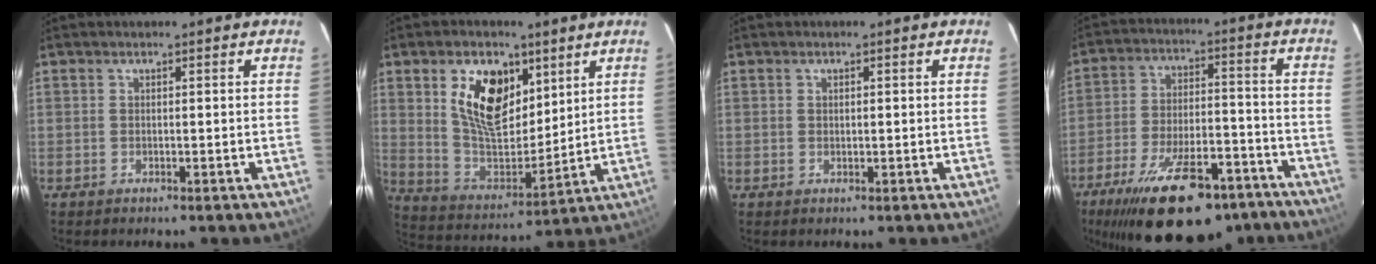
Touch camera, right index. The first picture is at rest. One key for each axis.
{"total": 15.0, "fx": 6.4, "fy": 8.4, "fz": 10.6, "tx": -0.193, "ty": 0.003, "tz": 0.129}
{"total": 0.7, "fx": 0.2, "fy": 0.4, "fz": 0.5, "tx": -0.008, "ty": 0.003, "tz": 0.004}
{"total": 24.9, "fx": -18.0, "fy": 9.4, "fz": 14.3, "tx": -0.252, "ty": -0.016, "tz": -0.259}